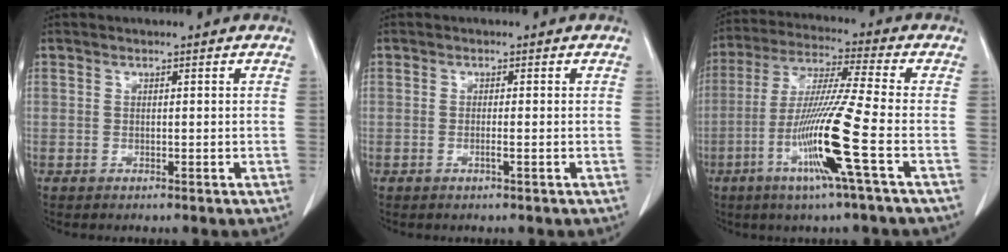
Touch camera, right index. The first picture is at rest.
{"total": 0.9, "force": [-0.3, -0.2, 0.8], "torque": [-0.013, 0.001, -0.003]}
{"total": 13.8, "force": [-4.7, -1.9, 12.8], "torque": [-0.254, -0.021, -0.094]}